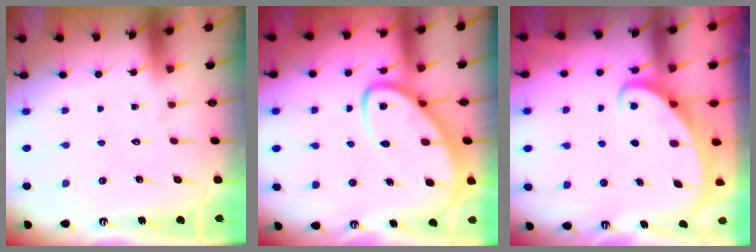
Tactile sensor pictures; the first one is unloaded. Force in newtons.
{"total": 8.7, "press": 8.7, "slide": 0.9}
{"total": 2.6, "press": 2.6, "slide": 0.3}